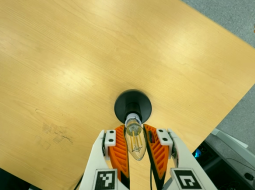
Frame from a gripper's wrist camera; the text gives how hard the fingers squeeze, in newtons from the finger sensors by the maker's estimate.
{"total": 19.6, "left": 21.5, "right": 17.7}